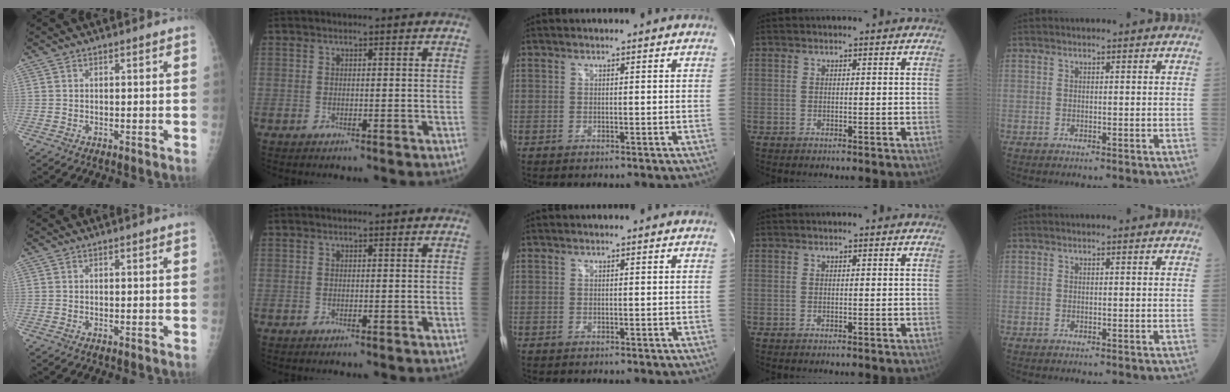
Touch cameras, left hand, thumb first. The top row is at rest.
{}